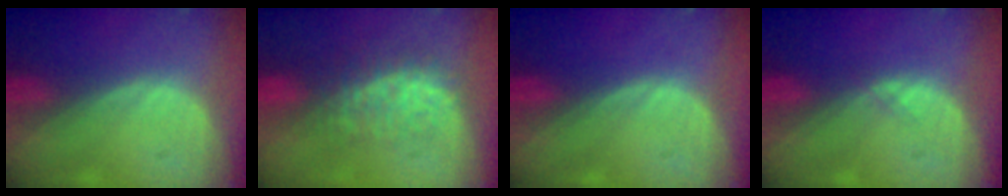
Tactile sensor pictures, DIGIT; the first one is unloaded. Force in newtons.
{"total": 7.5, "press": 7.3, "slide": 1.7}
{"total": 0.0}
{"total": 0.6, "press": 0.5, "slide": 0.2}